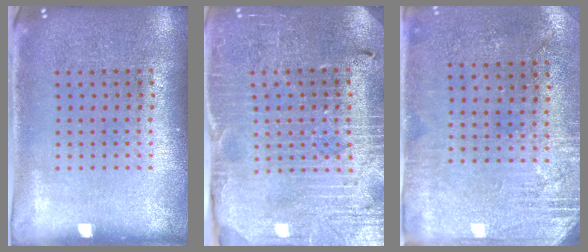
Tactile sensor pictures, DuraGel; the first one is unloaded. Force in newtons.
{"total": 3.8, "press": 3.7, "slide": 0.9}
{"total": 2.8, "press": 2.5, "slide": 1.4}